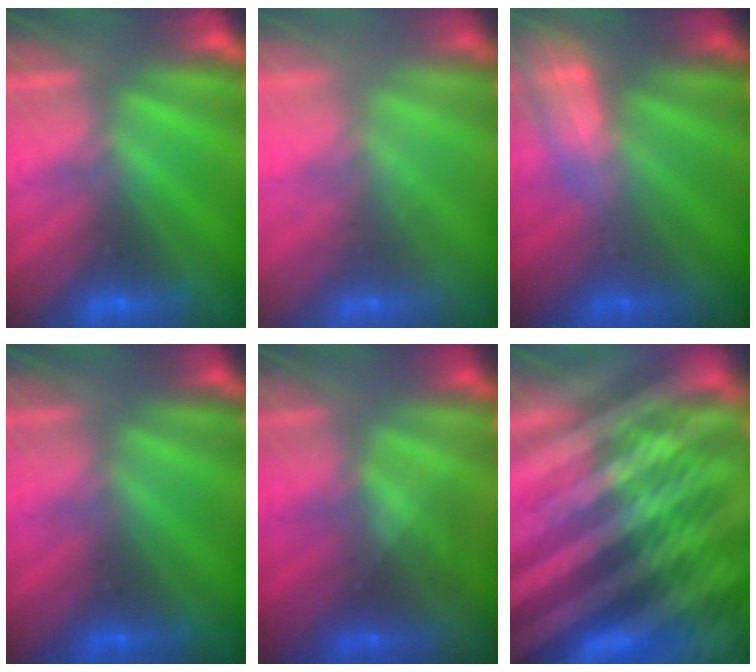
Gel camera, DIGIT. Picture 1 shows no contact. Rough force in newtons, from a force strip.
{"total": 2.1}
{"total": 2.4}
{"total": 2.4}
{"total": 1.7}
{"total": 9.3}